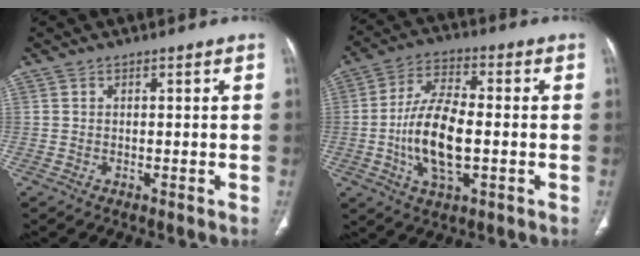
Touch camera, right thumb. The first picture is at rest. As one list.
[{"total": 13.3, "force": [-2.0, 5.7, 11.8], "torque": [-0.233, 0.009, -0.038]}]